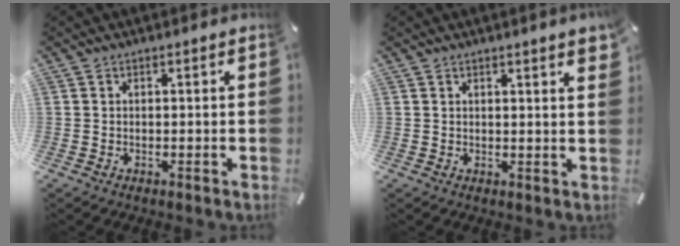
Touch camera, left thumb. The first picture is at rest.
{"total": 2.3, "force": [1.4, 0.0, 1.9], "torque": [-0.037, -0.001, 0.024]}